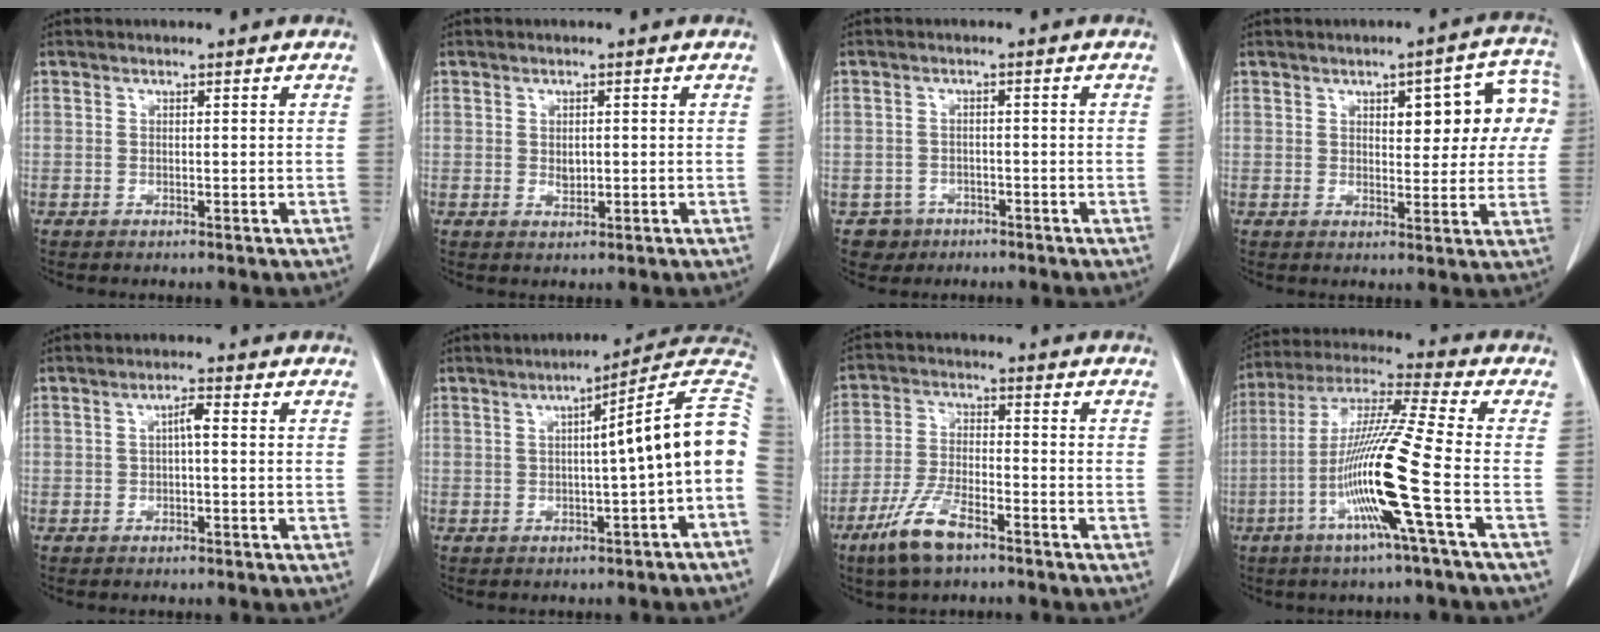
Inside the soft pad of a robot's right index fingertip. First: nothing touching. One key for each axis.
{"total": 0.5, "fx": -0.1, "fy": 0.2, "fz": 0.5, "tx": -0.010, "ty": -0.001, "tz": -0.001}
{"total": 3.2, "fx": -1.8, "fy": 2.6, "fz": -0.3, "tx": 0.007, "ty": 0.012, "tz": -0.027}
{"total": 10.2, "fx": 2.8, "fy": 3.8, "fz": 9.0, "tx": -0.096, "ty": 0.030, "tz": 0.035}
{"total": 2.0, "fx": 0.1, "fy": 0.3, "fz": 1.9, "tx": -0.034, "ty": 0.006, "tz": 0.003}
{"total": 11.1, "fx": -0.4, "fy": -0.7, "fz": 11.0, "tx": -0.134, "ty": 0.030, "tz": -0.015}
{"total": 8.3, "fx": -5.6, "fy": 2.1, "fz": 5.8, "tx": -0.126, "ty": -0.012, "tz": -0.107}
{"total": 15.3, "fx": -4.8, "fy": -1.9, "fz": 14.4, "tx": -0.284, "ty": -0.012, "tz": -0.103}